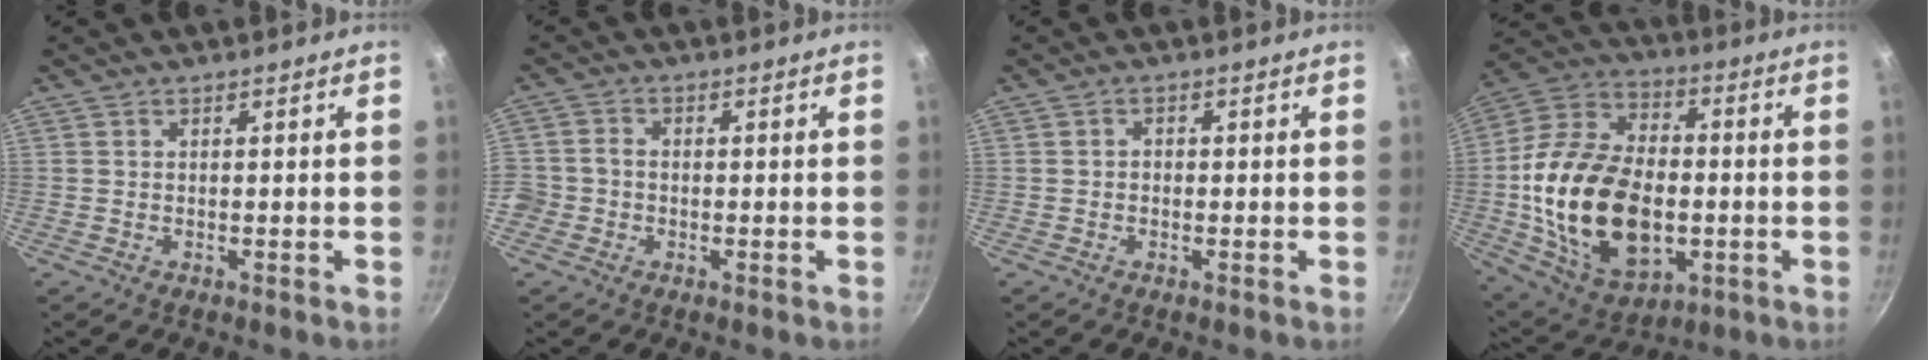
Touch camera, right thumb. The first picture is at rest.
{"total": 4.8, "force": [-1.4, 4.1, 1.9], "torque": [-0.035, 0.020, -0.035]}
{"total": 1.1, "force": [-0.4, 0.9, 0.5], "torque": [-0.007, 0.004, -0.008]}
{"total": 25.9, "force": [-3.1, 16.3, 19.9], "torque": [-0.353, 0.022, -0.046]}